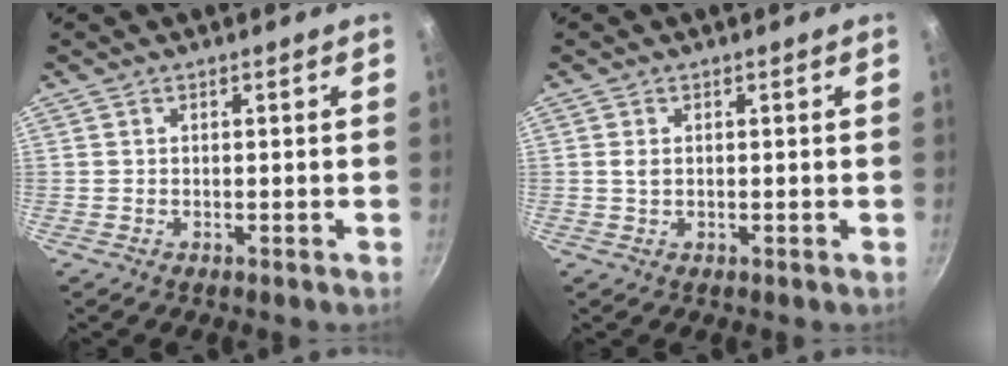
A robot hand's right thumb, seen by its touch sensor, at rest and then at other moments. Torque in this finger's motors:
{"motor_torque": [-0.24, 0.31, 0.15, 0.03, 0.05]}